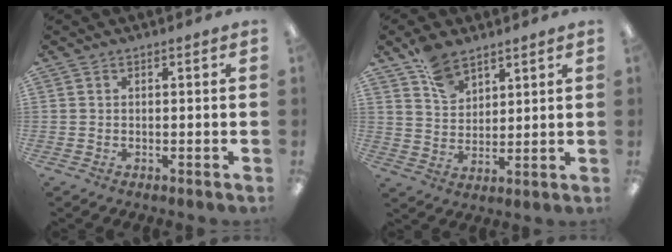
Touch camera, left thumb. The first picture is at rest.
{"total": 8.4, "force": [6.0, 4.8, 3.3], "torque": [-0.061, -0.022, 0.113]}